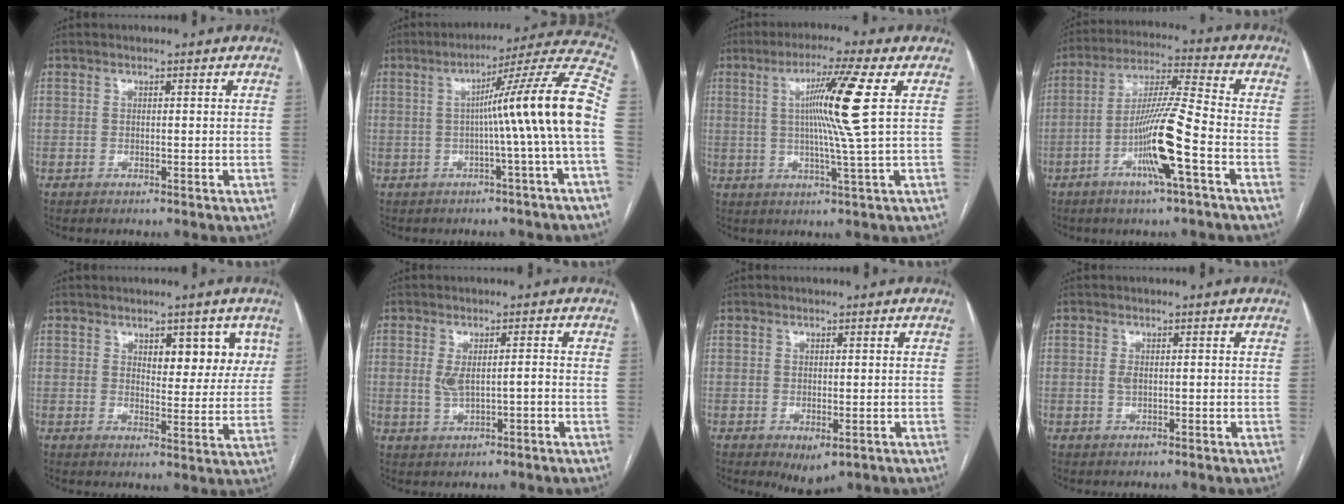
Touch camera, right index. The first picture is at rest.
{"total": 14.6, "force": [-1.0, -2.6, 14.3], "torque": [-0.181, 0.021, -0.020]}
{"total": 10.2, "force": [2.0, -2.3, 9.8], "torque": [-0.170, -0.001, 0.039]}
{"total": 12.2, "force": [-4.6, -0.3, 11.3], "torque": [-0.218, 0.000, -0.088]}
{"total": 6.7, "force": [3.3, 3.2, 4.9], "torque": [-0.049, 0.003, 0.043]}
{"total": 3.9, "force": [-0.3, 1.3, 3.7], "torque": [-0.075, 0.005, 0.002]}
{"total": 3.5, "force": [-1.5, 1.6, 2.7], "torque": [-0.036, -0.008, -0.010]}
{"total": 1.3, "force": [0.0, 0.7, 1.1], "torque": [-0.025, -0.001, 0.000]}